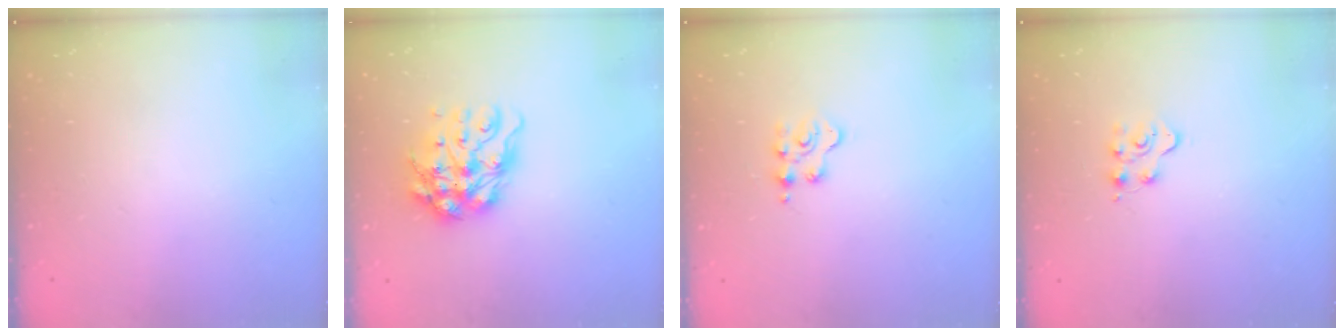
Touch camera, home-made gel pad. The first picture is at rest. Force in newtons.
{"total": 12.1, "press": 12.0, "slide": 1.3}
{"total": 2.5, "press": 2.4, "slide": 0.5}
{"total": 4.5, "press": 4.5, "slide": 0.6}